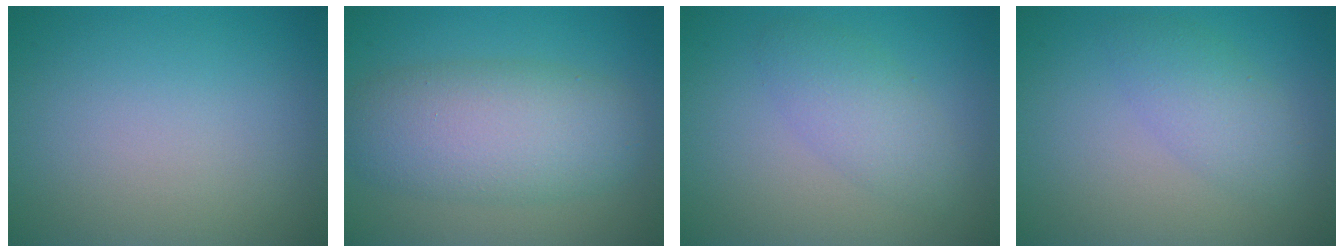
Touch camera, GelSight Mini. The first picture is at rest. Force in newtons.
{"total": 5.9, "press": 5.9, "slide": 0.4}
{"total": 2.9, "press": 2.9, "slide": 0.1}
{"total": 2.8, "press": 2.8, "slide": 0.2}